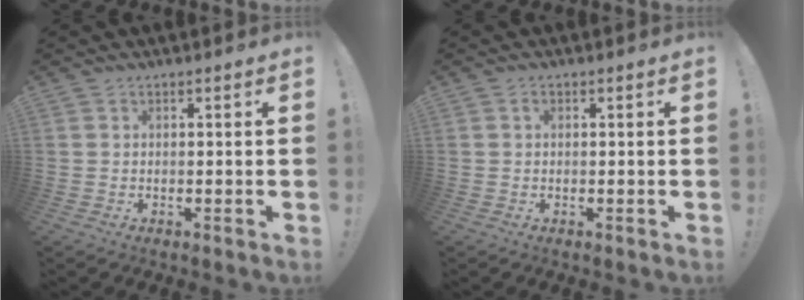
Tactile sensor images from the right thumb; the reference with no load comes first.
{"total": 0.6, "force": [0.0, 0.5, 0.3], "torque": [-0.002, 0.000, -0.001]}